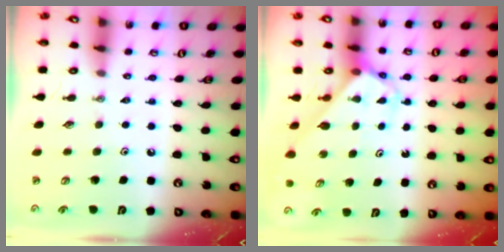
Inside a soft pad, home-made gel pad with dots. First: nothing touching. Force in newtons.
{"total": 3.3, "press": 3.3, "slide": 0.1}